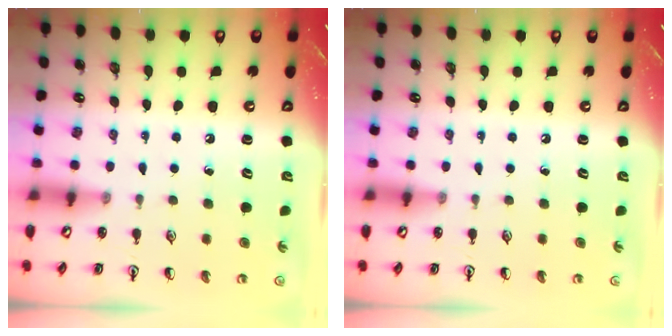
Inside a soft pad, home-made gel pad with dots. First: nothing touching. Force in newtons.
{"total": 0.0}